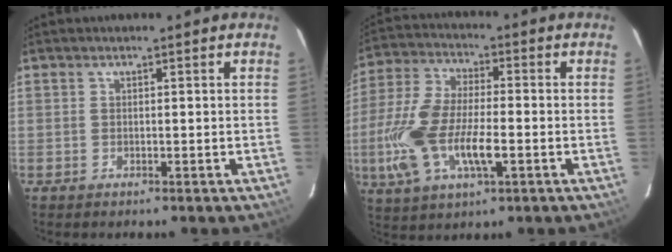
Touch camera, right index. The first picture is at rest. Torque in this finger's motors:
{"motor_torque": [1.96, -0.18, 1.05, 0.21]}